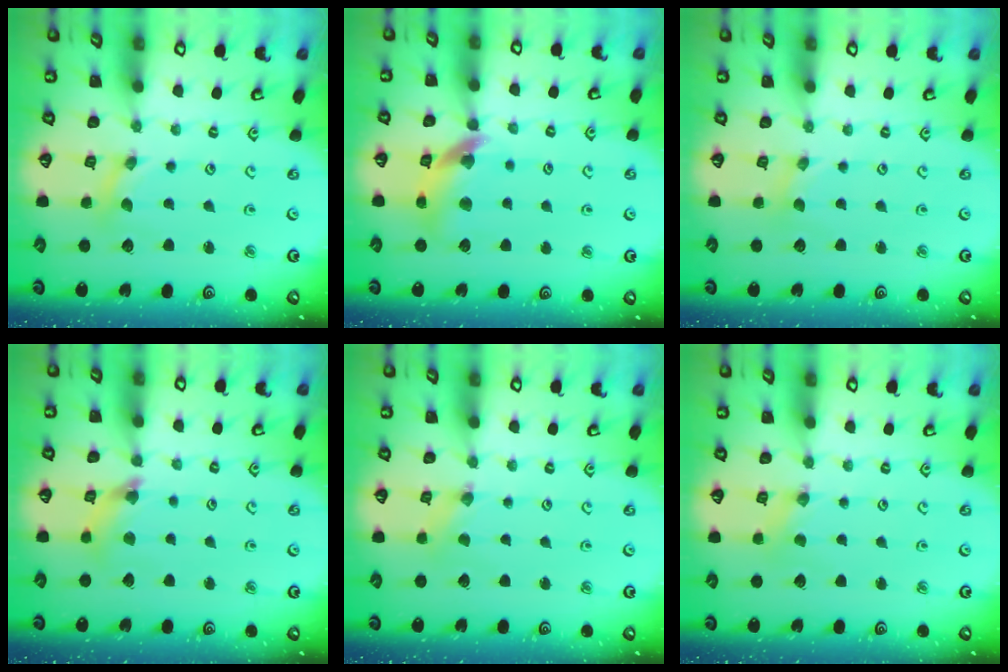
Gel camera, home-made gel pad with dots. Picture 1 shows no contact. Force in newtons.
{"total": 12.0, "press": 11.9, "slide": 1.6}
{"total": 0.0}
{"total": 6.9, "press": 6.8, "slide": 0.8}
{"total": 0.0}
{"total": 0.0}